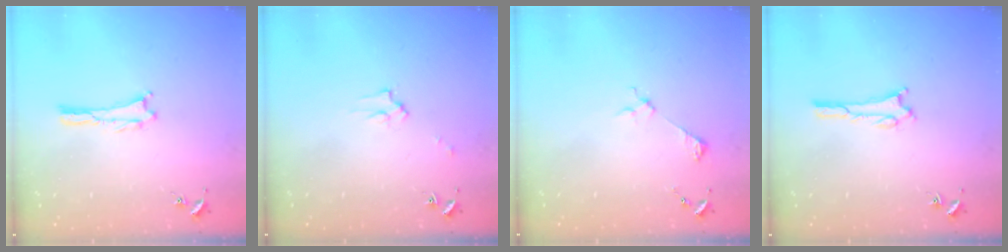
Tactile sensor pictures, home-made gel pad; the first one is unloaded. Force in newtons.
{"total": 2.2, "press": 2.2, "slide": 0.2}
{"total": 2.5, "press": 2.5, "slide": 0.2}
{"total": 1.5, "press": 1.5, "slide": 0.2}